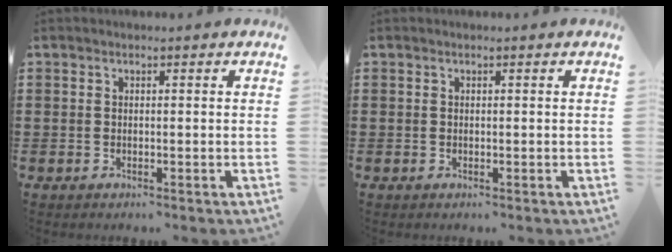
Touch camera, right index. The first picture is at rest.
{"total": 0.0}